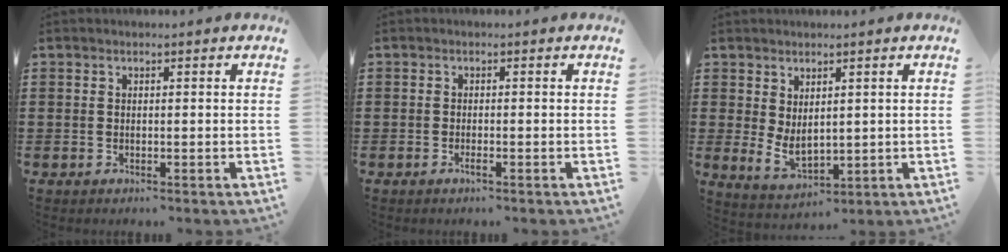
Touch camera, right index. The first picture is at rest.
{"total": 0.9, "force": [-0.7, 0.1, 0.7], "torque": [-0.013, -0.003, -0.011]}
{"total": 3.8, "force": [1.0, 2.3, 2.9], "torque": [-0.063, 0.001, 0.018]}